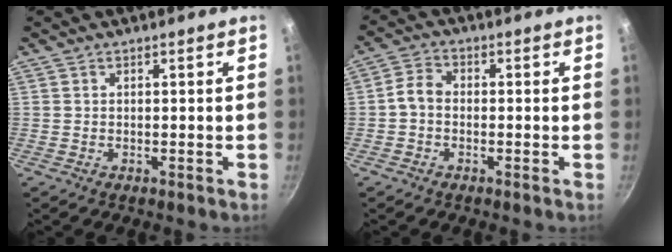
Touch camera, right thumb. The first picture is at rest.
{"total": 4.3, "force": [-0.7, 3.1, 2.8], "torque": [-0.049, 0.017, -0.024]}